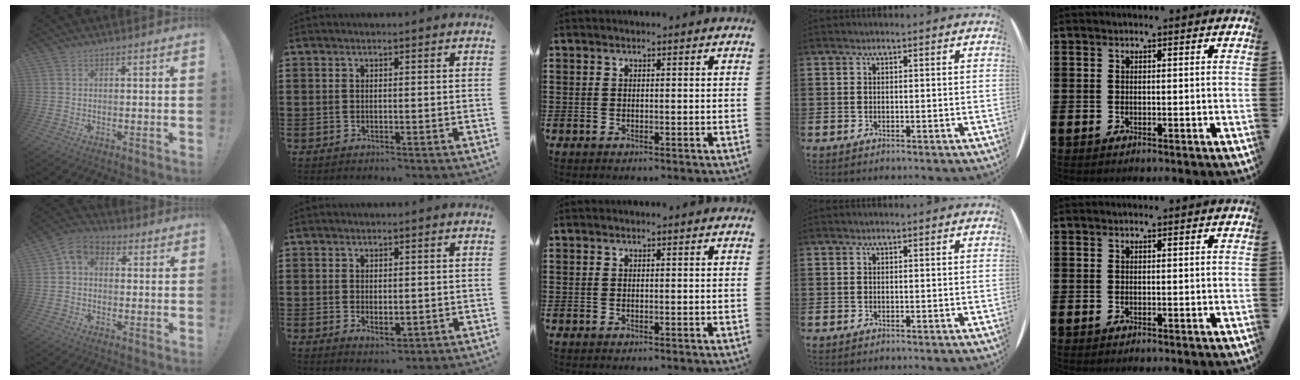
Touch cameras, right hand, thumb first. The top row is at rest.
{"thumb": {"total": 5.6, "force": [0.3, 4.3, 3.6], "torque": [-0.061, 0.011, 0.010]}, "index": {"total": 1.6, "force": [-0.1, 0.8, 1.3], "torque": [-0.028, -0.002, 0.001]}}